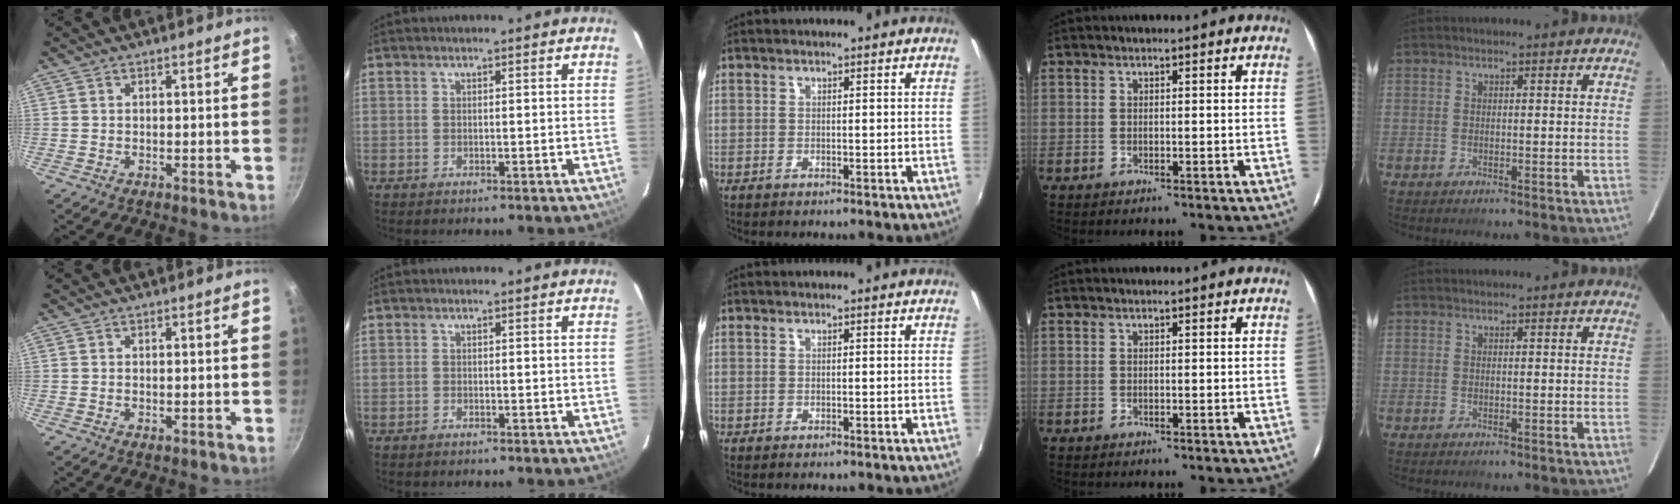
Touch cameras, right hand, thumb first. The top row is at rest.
{"thumb": {"total": 0.8, "force": [-0.1, 0.4, 0.7], "torque": [-0.009, -0.001, -0.002]}, "index": {"total": 0.6, "force": [-0.5, 0.3, 0.0], "torque": [-0.002, 0.002, -0.011]}}